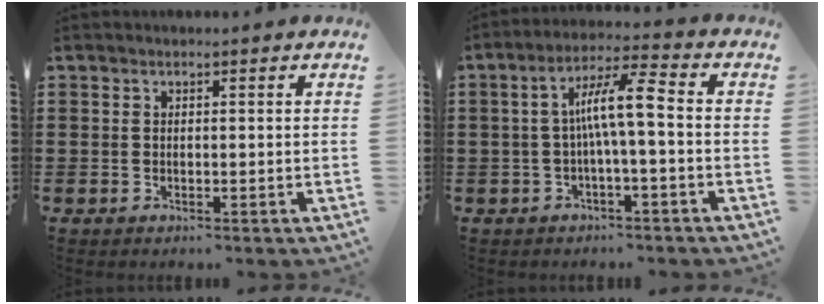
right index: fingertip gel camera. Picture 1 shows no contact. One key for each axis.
{"total": 7.9, "fx": -0.3, "fy": 1.3, "fz": 7.8, "tx": -0.143, "ty": 0.013, "tz": -0.012}